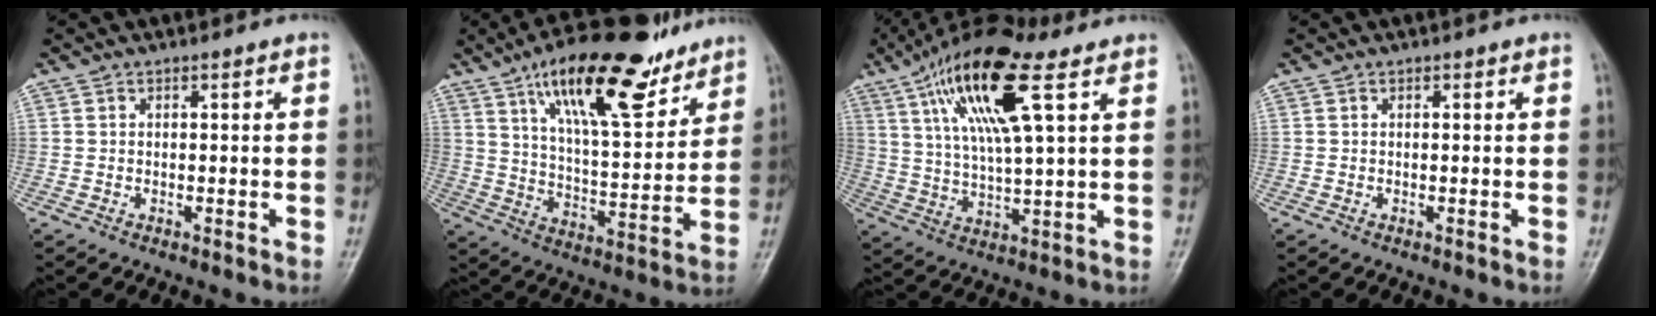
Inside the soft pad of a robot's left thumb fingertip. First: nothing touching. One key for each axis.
{"total": 20.8, "fx": 13.5, "fy": 7.0, "fz": 14.2, "tx": -0.194, "ty": -0.059, "tz": 0.225}
{"total": 17.5, "fx": 8.2, "fy": 4.7, "fz": 14.7, "tx": -0.272, "ty": -0.009, "tz": 0.146}
{"total": 0.0}